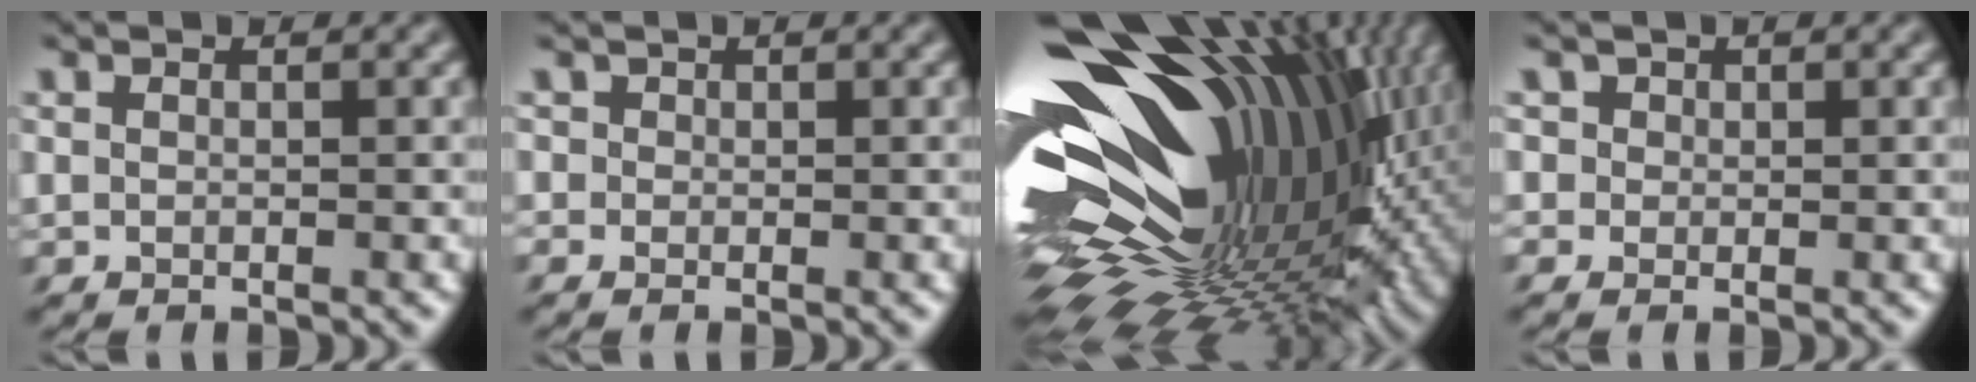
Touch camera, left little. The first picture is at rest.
{"total": 0.8, "force": [0.3, 0.7, -0.2], "torque": [-0.008, 0.003, 0.018]}
{"total": 17.8, "force": [1.2, 9.4, 15.1], "torque": [-0.268, -0.014, 0.015]}
{"total": 1.7, "force": [0.6, 1.5, 0.3], "torque": [-0.022, 0.010, 0.020]}